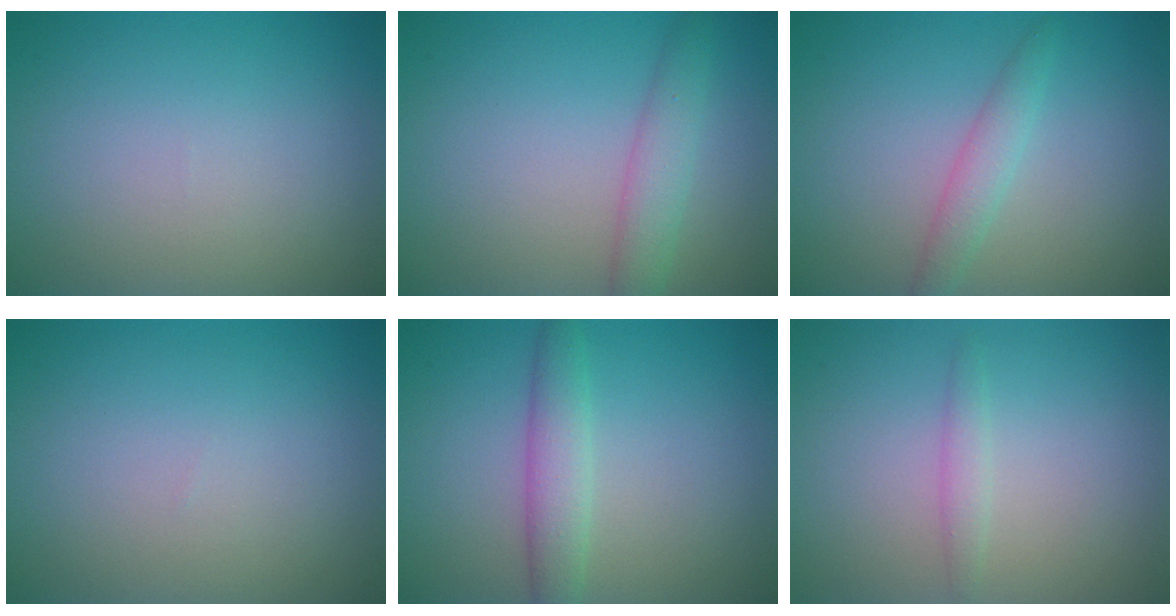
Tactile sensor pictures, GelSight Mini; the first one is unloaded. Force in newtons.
{"total": 2.8, "press": 2.8, "slide": 0.1}
{"total": 2.1, "press": 2.1, "slide": 0.1}
{"total": 0.0}
{"total": 2.4, "press": 2.4, "slide": 0.2}
{"total": 1.2, "press": 1.2, "slide": 0.1}